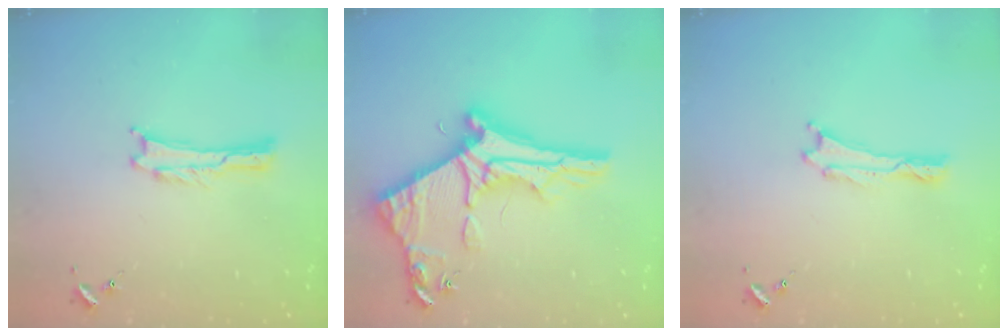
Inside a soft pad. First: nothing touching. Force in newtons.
{"total": 11.2, "press": 11.1, "slide": 1.1}
{"total": 0.0}